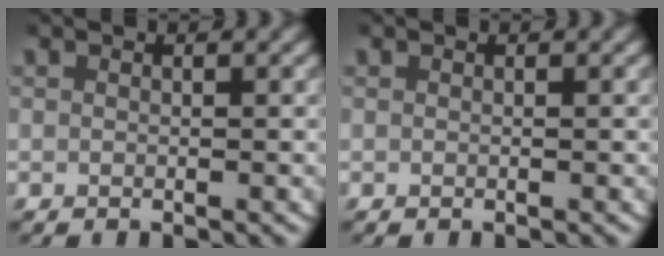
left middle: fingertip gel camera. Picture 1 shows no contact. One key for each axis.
{"total": 0.0}